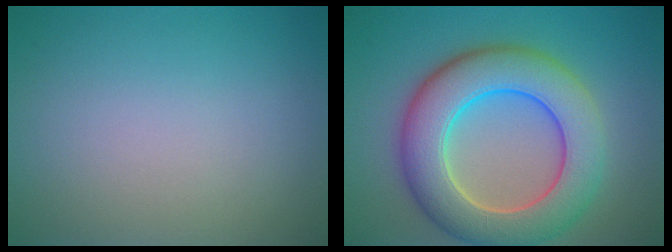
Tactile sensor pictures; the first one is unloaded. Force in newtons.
{"total": 9.7, "press": 9.7, "slide": 0.3}